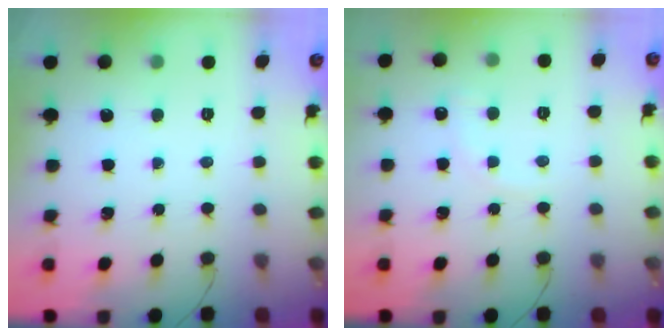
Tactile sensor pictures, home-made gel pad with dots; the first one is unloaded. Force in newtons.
{"total": 4.2, "press": 3.9, "slide": 1.3}